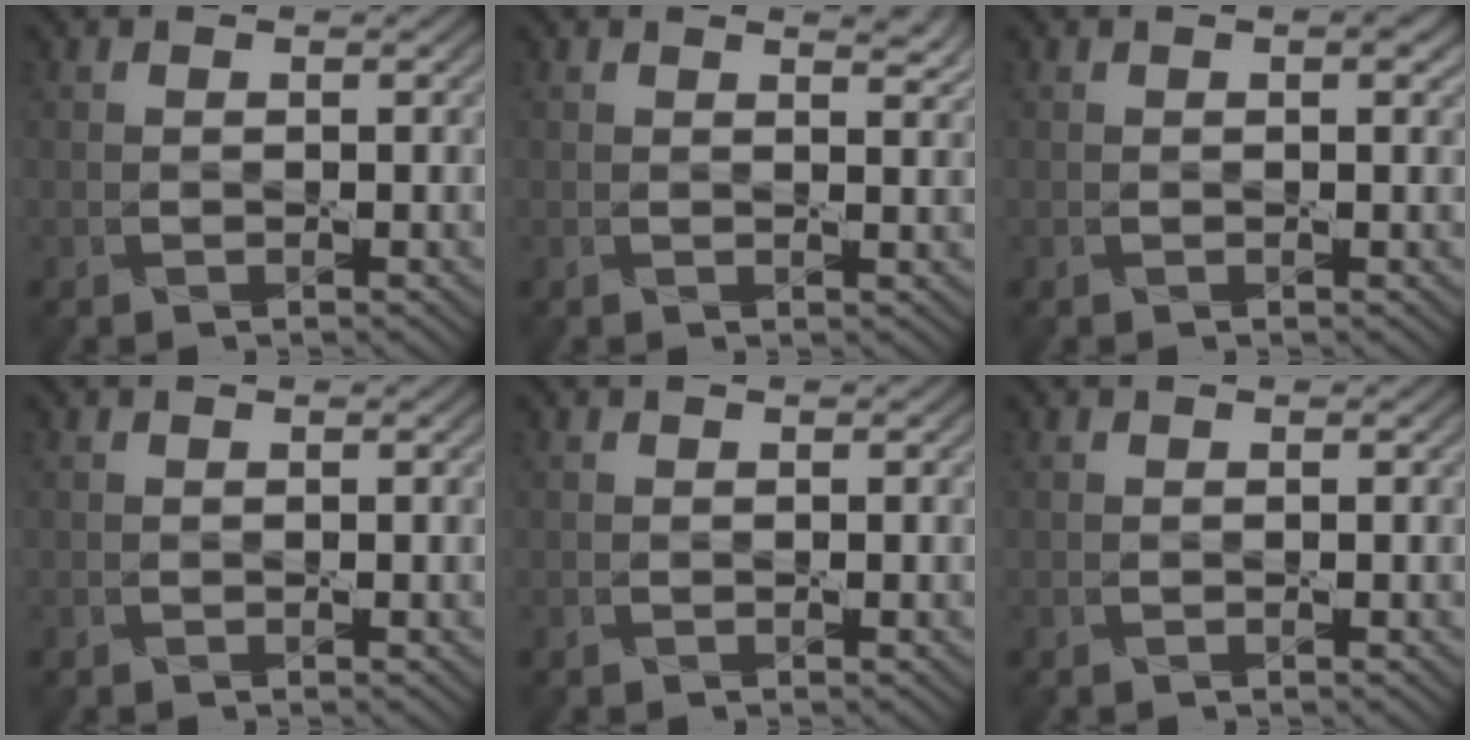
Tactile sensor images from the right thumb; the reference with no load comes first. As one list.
[{"total": 1.8, "force": [1.5, 0.3, 0.9], "torque": [-0.013, -0.008, 0.022]}, {"total": 1.1, "force": [0.5, 0.2, 0.9], "torque": [-0.012, -0.001, 0.008]}, {"total": 0.0}, {"total": 0.0}, {"total": 0.0}]